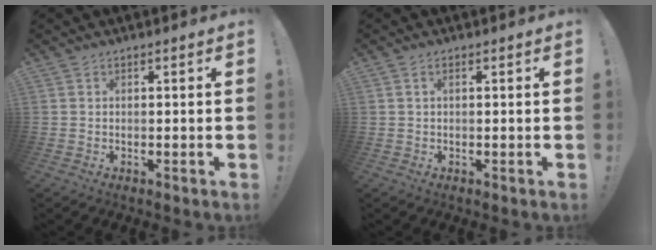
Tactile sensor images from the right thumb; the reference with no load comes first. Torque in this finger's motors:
{"motor_torque": [-0.04, -0.18, 0.02, -0.09, 0.05]}